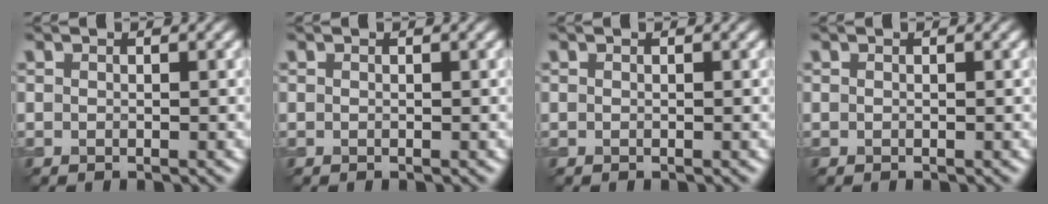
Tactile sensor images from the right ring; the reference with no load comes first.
{"total": 0.0}
{"total": 0.0}
{"total": 0.0}